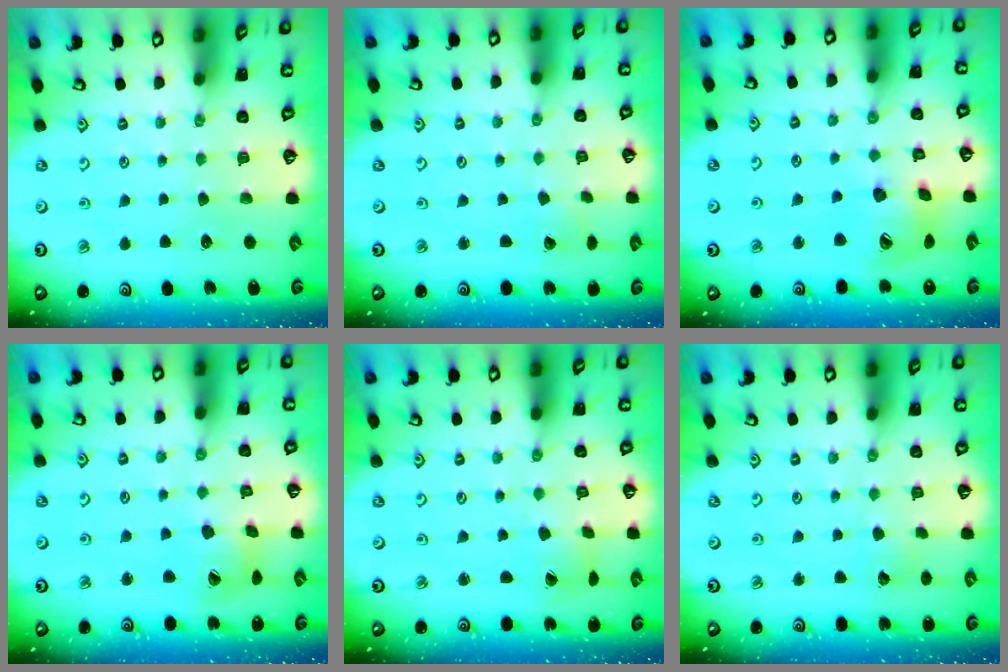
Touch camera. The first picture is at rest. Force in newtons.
{"total": 2.6, "press": 2.6, "slide": 0.4}
{"total": 16.2, "press": 16.0, "slide": 2.3}
{"total": 10.7, "press": 10.6, "slide": 1.2}
{"total": 1.4, "press": 1.4, "slide": 0.2}
{"total": 3.3, "press": 3.3, "slide": 0.3}